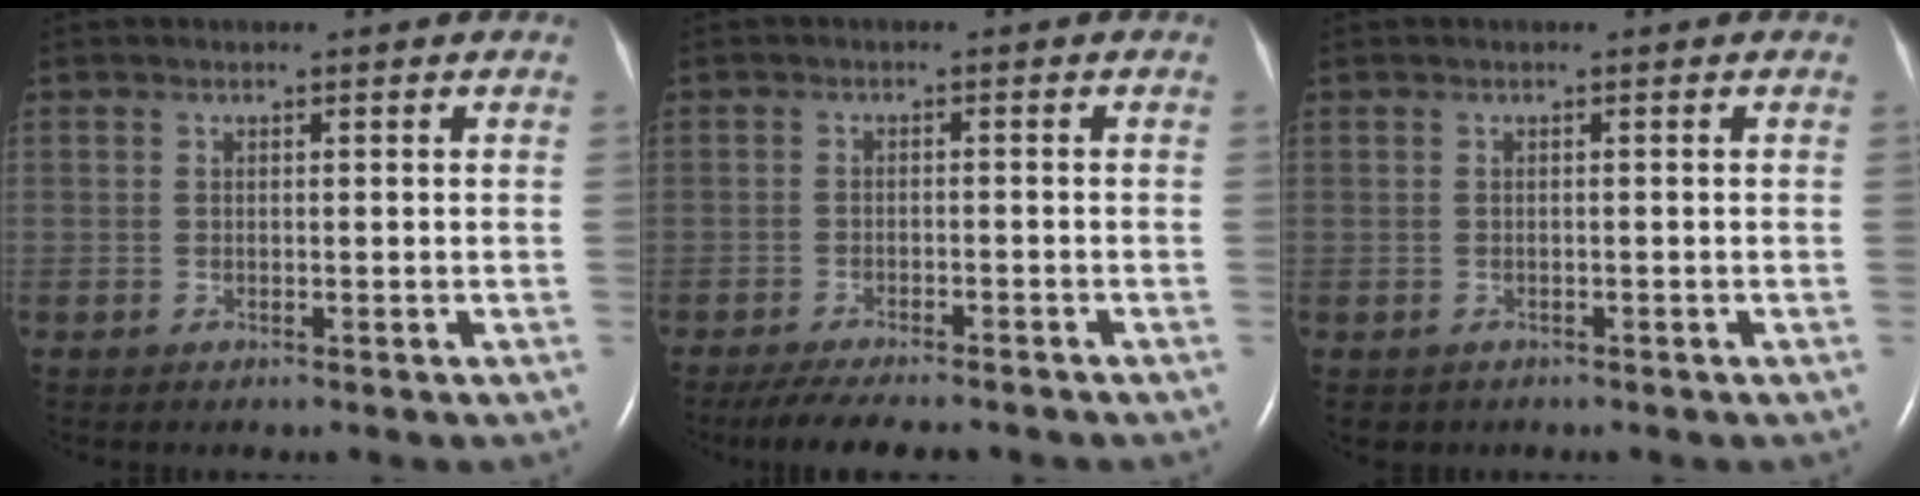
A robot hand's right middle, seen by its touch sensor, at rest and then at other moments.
{"total": 9.6, "force": [-8.3, 1.8, 4.4], "torque": [-0.066, -0.013, -0.122]}
{"total": 1.3, "force": [-0.8, 1.0, 0.2], "torque": [-0.010, 0.001, -0.006]}